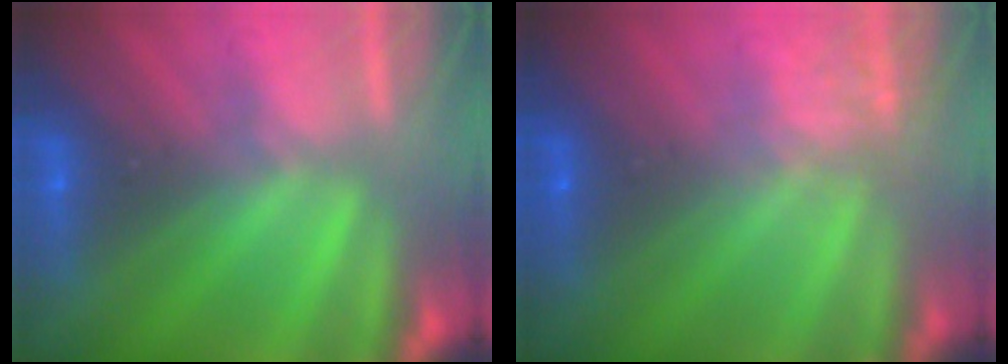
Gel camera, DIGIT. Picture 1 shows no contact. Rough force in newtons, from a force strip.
{"total": 1.8}